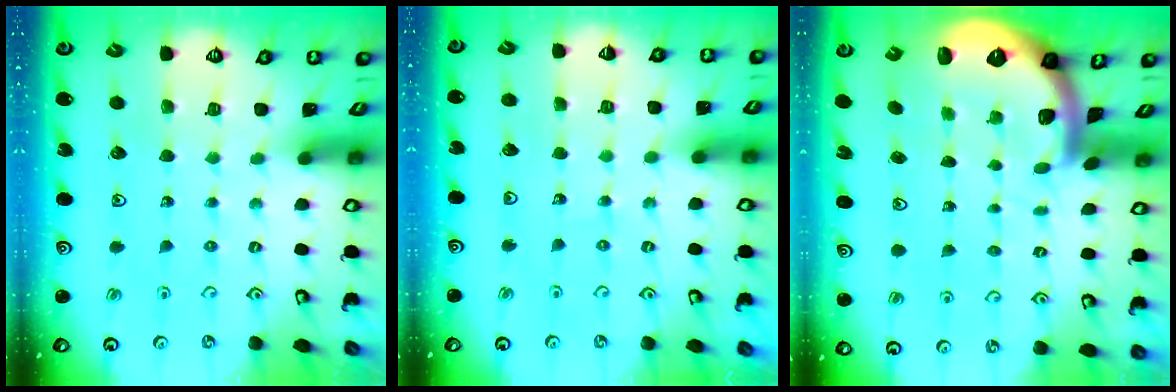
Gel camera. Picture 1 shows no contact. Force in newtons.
{"total": 4.0, "press": 4.0, "slide": 0.4}
{"total": 2.8, "press": 2.7, "slide": 0.6}